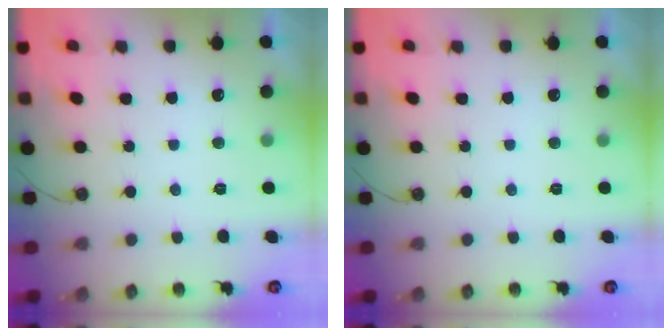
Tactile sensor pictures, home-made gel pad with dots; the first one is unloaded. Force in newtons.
{"total": 0.0}